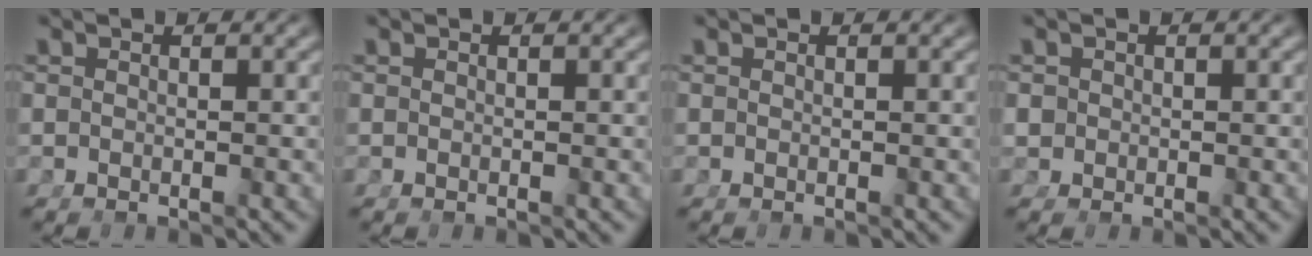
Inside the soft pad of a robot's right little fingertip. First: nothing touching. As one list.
[{"total": 0.0}, {"total": 0.0}, {"total": 0.9, "force": [-0.2, 0.8, 0.4], "torque": [-0.013, -0.010, 0.004]}]